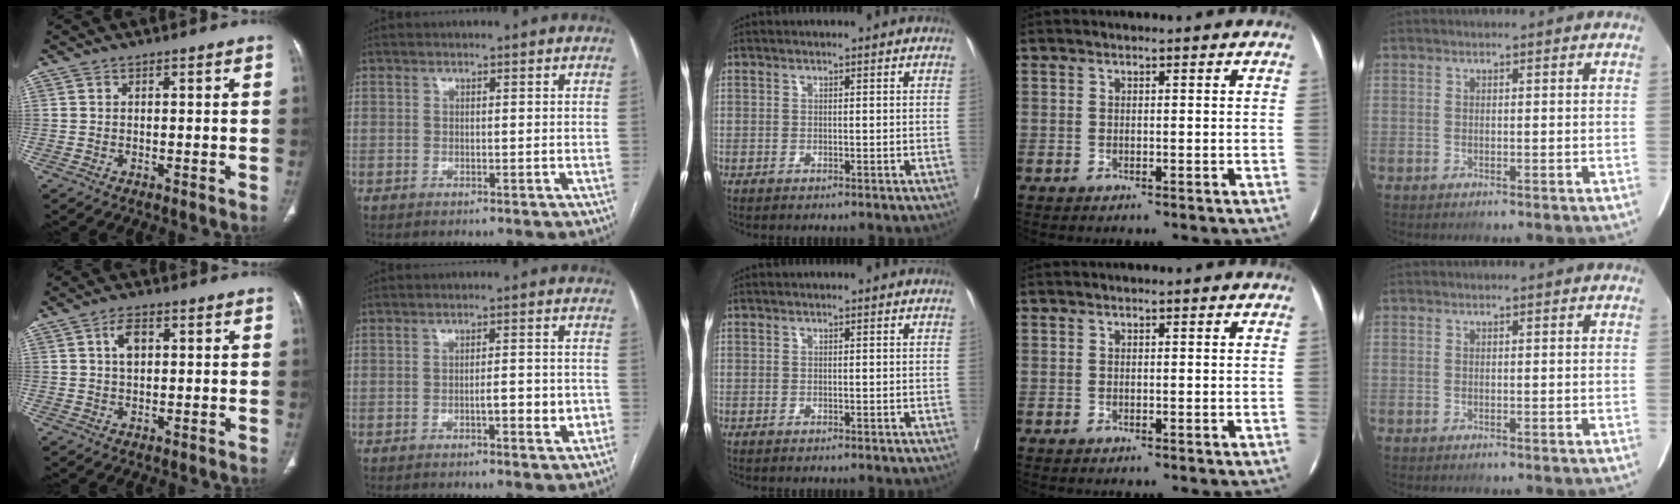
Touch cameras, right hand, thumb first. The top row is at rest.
{"thumb": {"total": 4.1, "force": [1.1, 2.4, 3.1], "torque": [-0.050, 0.004, 0.018]}, "index": {"total": 4.5, "force": [-1.7, 1.1, 4.1], "torque": [-0.058, 0.006, -0.021]}}